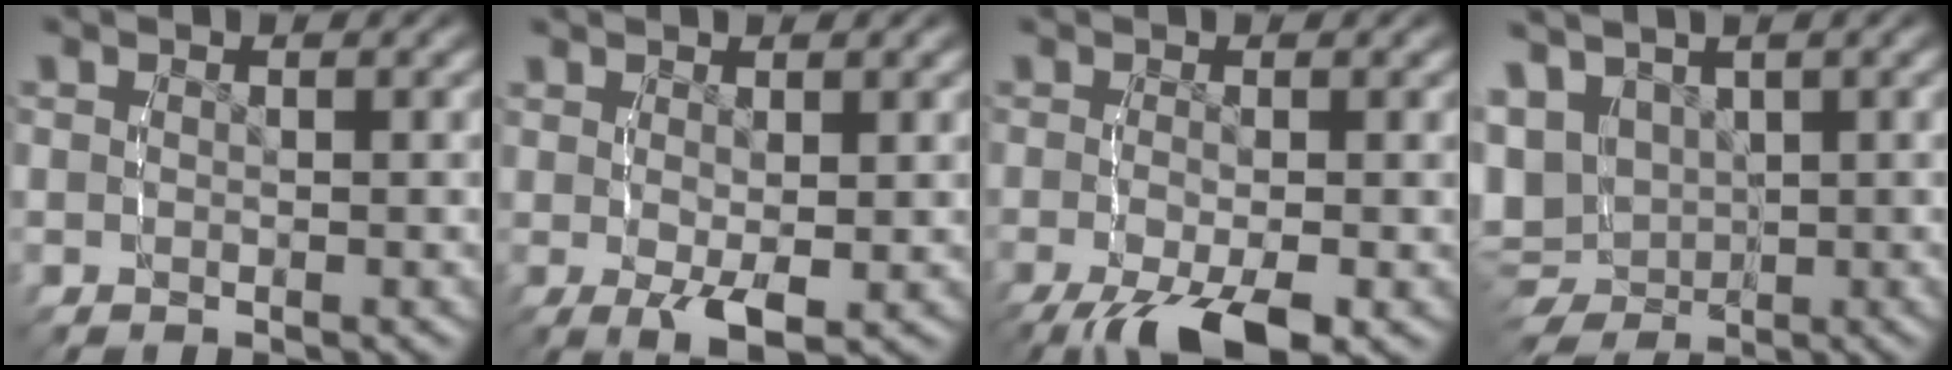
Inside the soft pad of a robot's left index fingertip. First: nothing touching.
{"total": 3.1, "force": [-0.6, 0.4, 3.0], "torque": [-0.049, -0.018, 0.004]}
{"total": 6.0, "force": [-3.7, 1.9, 4.3], "torque": [-0.096, -0.033, -0.041]}
{"total": 8.0, "force": [1.5, 7.0, 3.6], "torque": [-0.100, -0.031, 0.037]}